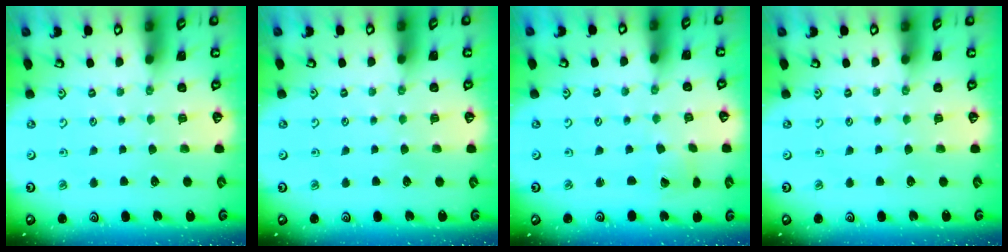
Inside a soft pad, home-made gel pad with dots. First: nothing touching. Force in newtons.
{"total": 0.0}
{"total": 1.7, "press": 1.7, "slide": 0.1}
{"total": 0.0}